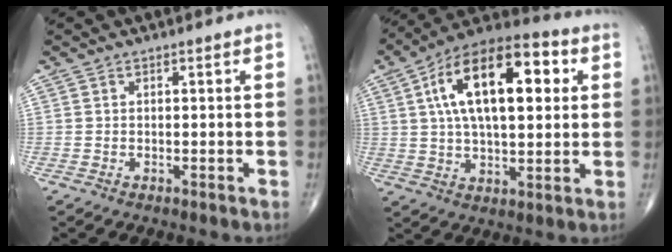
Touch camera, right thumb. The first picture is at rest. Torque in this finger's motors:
{"motor_torque": [0.64, 4.37, 2.02, 0.74, 0.60]}